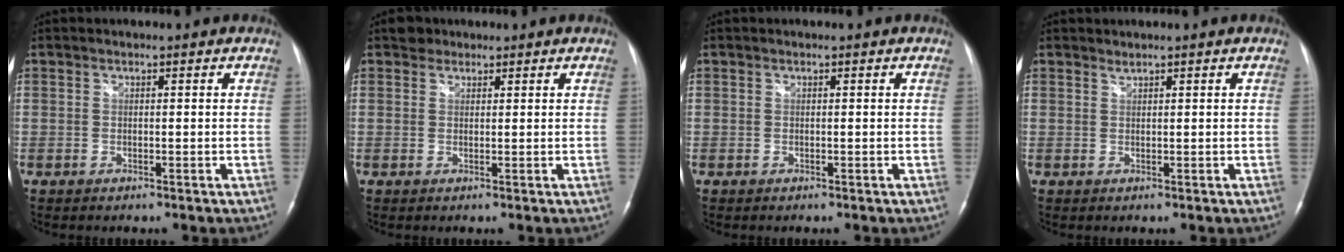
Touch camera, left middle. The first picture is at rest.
{"total": 1.8, "force": [1.4, 1.2, 0.1], "torque": [0.002, 0.008, 0.019]}
{"total": 0.0}
{"total": 0.5, "force": [0.5, -0.1, 0.0], "torque": [-0.004, -0.002, 0.011]}